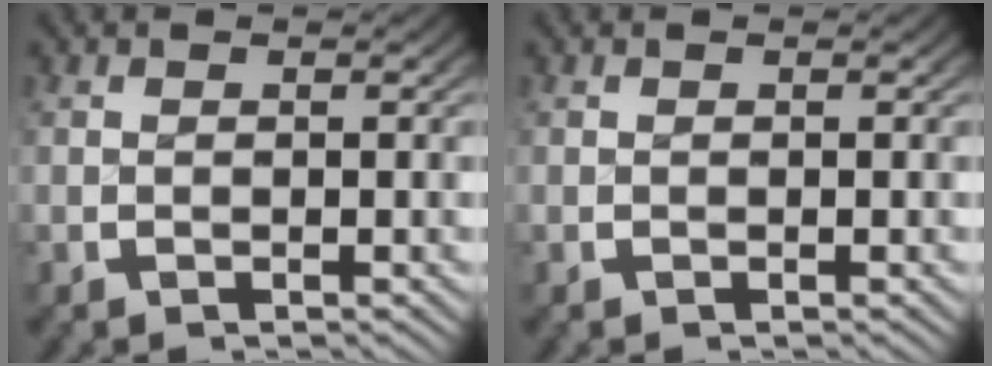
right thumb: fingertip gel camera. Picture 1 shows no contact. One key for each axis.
{"total": 0.0}